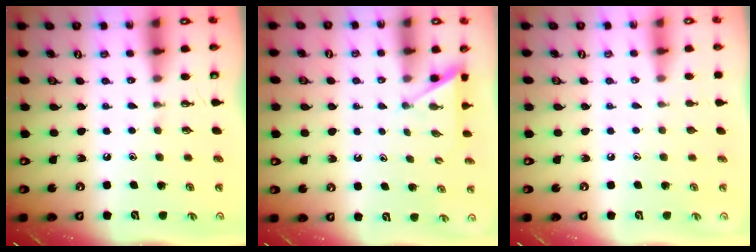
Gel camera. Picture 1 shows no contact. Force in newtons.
{"total": 2.2, "press": 2.2, "slide": 0.2}
{"total": 0.0}